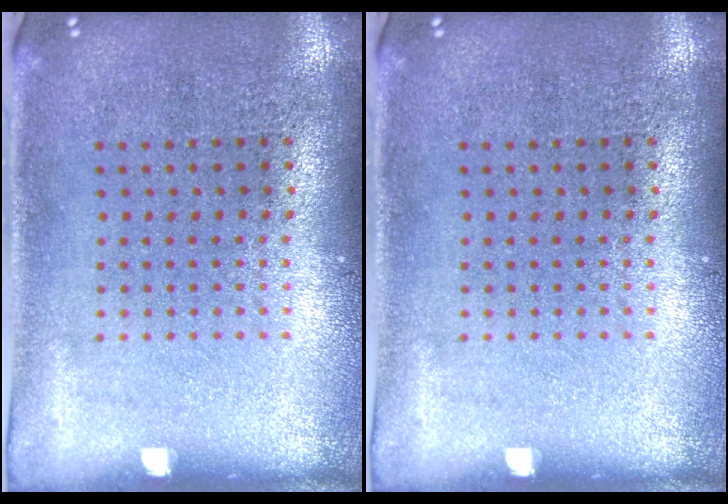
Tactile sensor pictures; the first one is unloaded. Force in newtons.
{"total": 0.0}